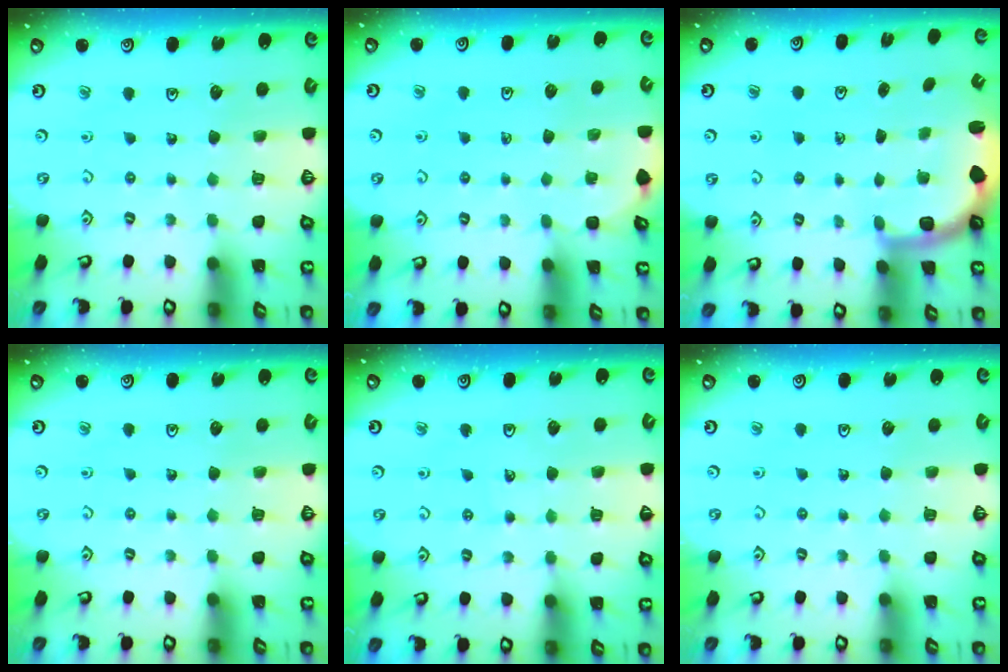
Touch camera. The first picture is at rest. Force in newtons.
{"total": 1.8, "press": 1.8, "slide": 0.1}
{"total": 2.3, "press": 2.0, "slide": 1.1}
{"total": 0.0}
{"total": 3.7, "press": 3.2, "slide": 1.9}
{"total": 0.0}